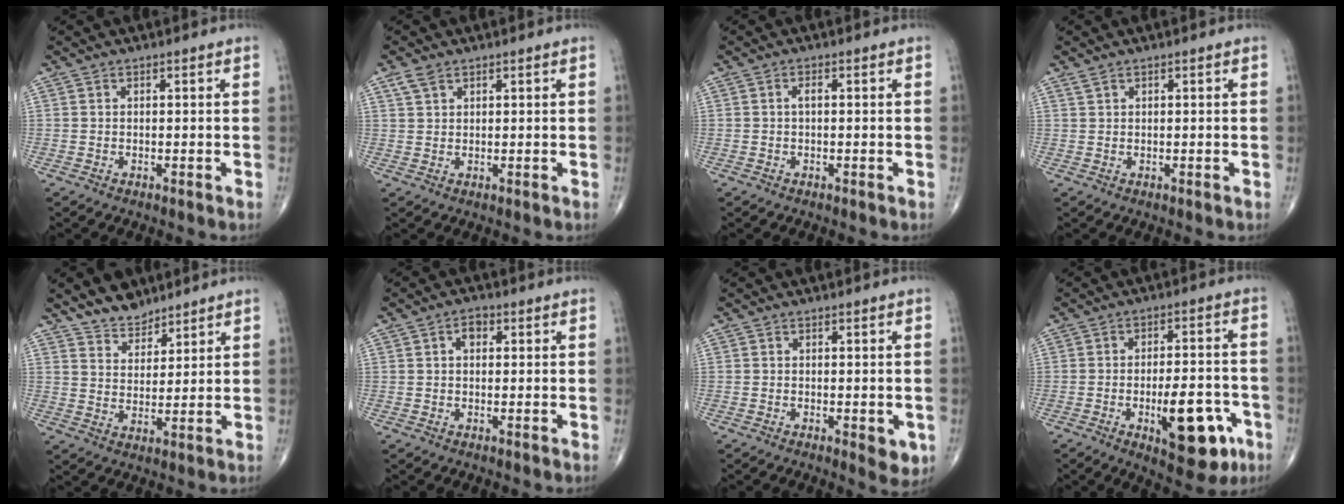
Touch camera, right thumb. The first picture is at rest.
{"total": 2.6, "force": [1.7, 1.5, 1.4], "torque": [-0.028, 0.004, 0.038]}
{"total": 1.1, "force": [0.0, 0.5, 1.0], "torque": [-0.018, 0.002, -0.003]}
{"total": 0.9, "force": [0.7, 0.4, 0.4], "torque": [-0.008, 0.008, 0.016]}
{"total": 6.8, "force": [5.8, 3.1, 1.7], "torque": [-0.004, -0.042, 0.109]}
{"total": 2.8, "force": [0.8, 1.9, 2.0], "torque": [-0.023, 0.006, 0.009]}
{"total": 3.9, "force": [-1.1, 1.7, 3.4], "torque": [-0.030, -0.006, -0.013]}
{"total": 14.2, "force": [-5.4, 5.9, 11.8], "torque": [-0.139, 0.023, -0.068]}